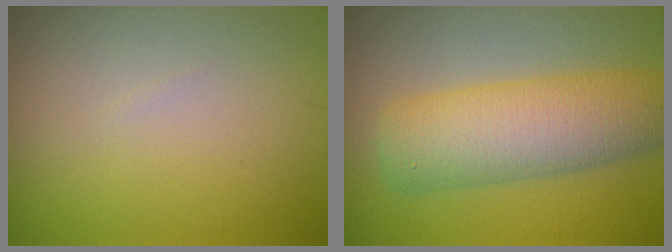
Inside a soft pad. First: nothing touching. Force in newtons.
{"total": 7.5, "press": 7.4, "slide": 0.5}